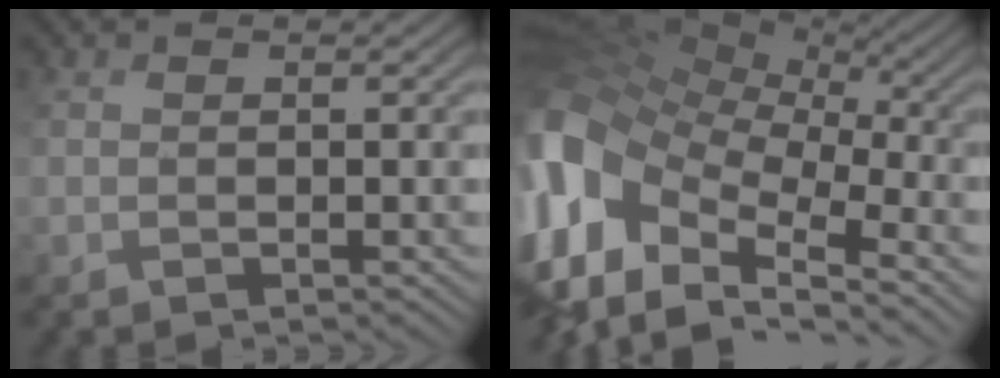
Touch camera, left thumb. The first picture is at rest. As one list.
[{"total": 16.2, "force": [-3.5, 11.0, 11.4], "torque": [-0.305, -0.009, -0.060]}]